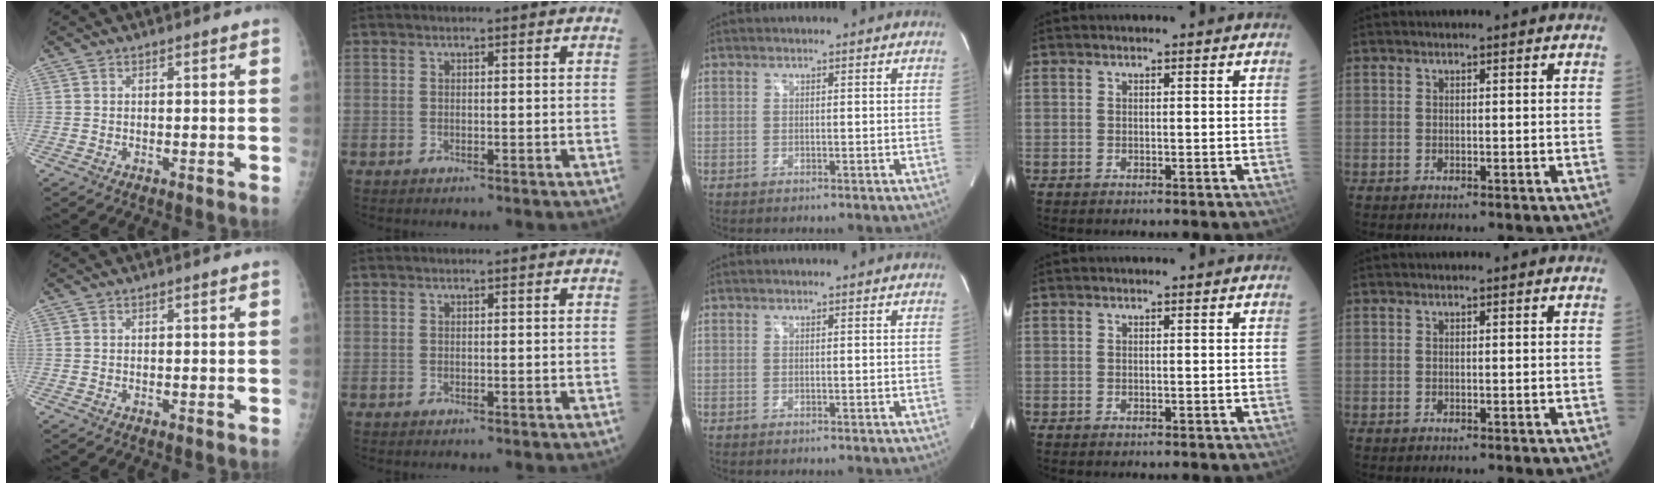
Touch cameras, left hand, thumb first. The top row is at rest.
{}